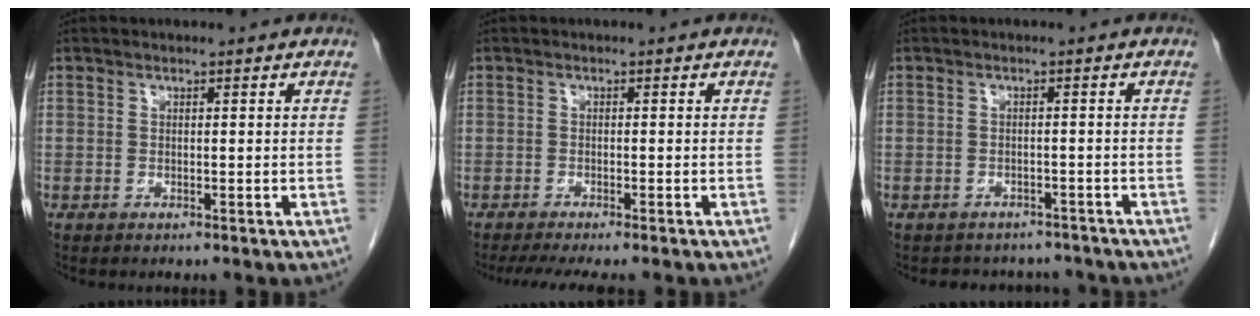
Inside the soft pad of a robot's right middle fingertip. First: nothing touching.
{"total": 5.8, "force": [-4.7, 0.3, 3.3], "torque": [-0.044, -0.013, -0.074]}
{"total": 6.2, "force": [-5.7, 2.6, 0.4], "torque": [-0.002, 0.012, -0.062]}